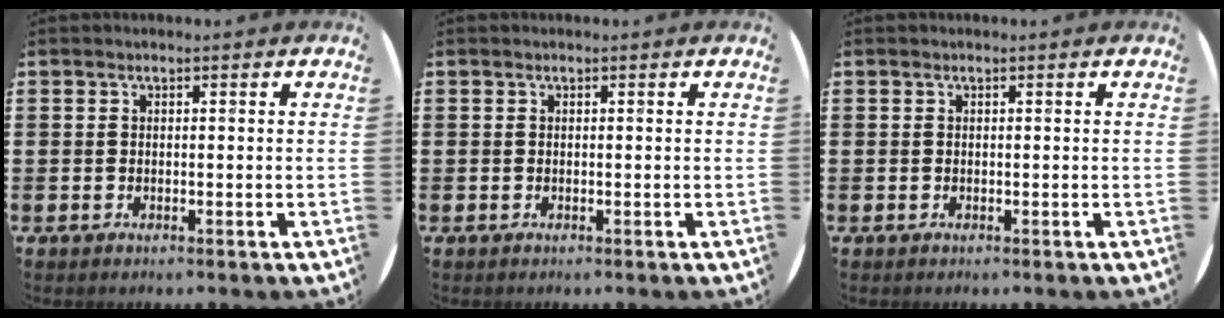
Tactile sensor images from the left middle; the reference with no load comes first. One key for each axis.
{"total": 0.0}
{"total": 0.0}